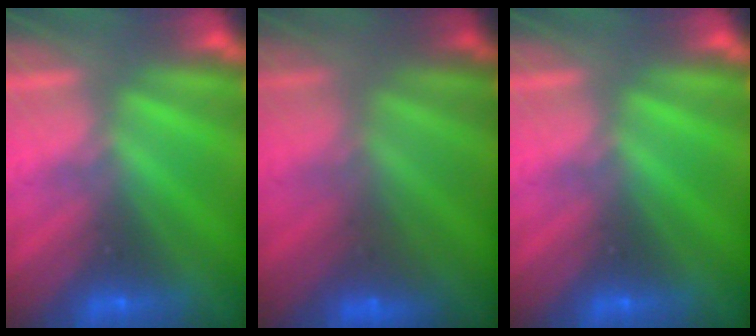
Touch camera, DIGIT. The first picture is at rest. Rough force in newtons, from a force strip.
{"total": 2.4}
{"total": 0.0}